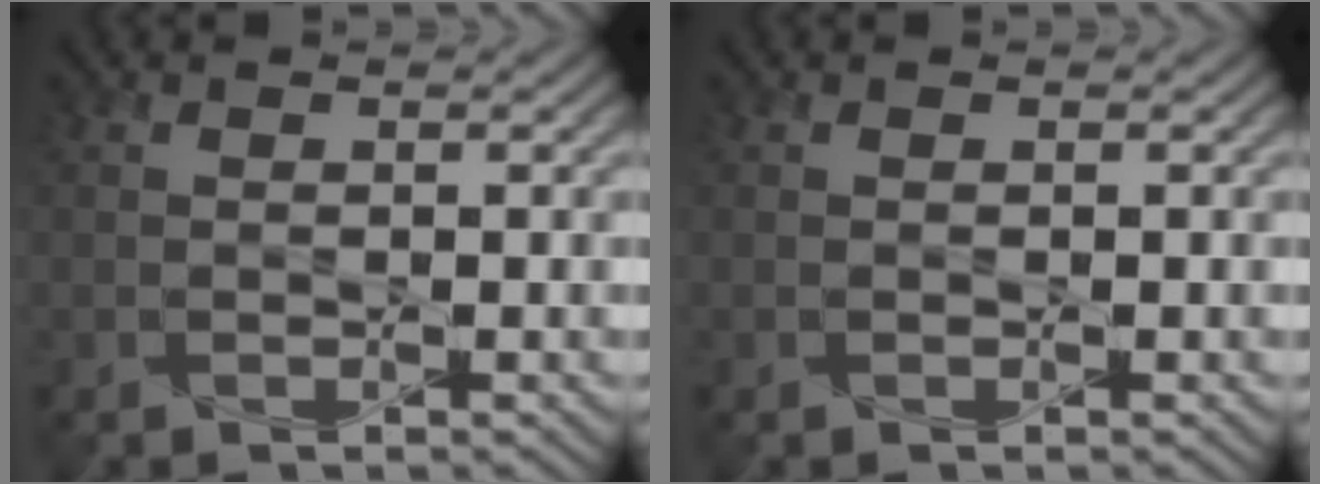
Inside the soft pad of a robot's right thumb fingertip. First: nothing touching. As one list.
[{"total": 0.0}]